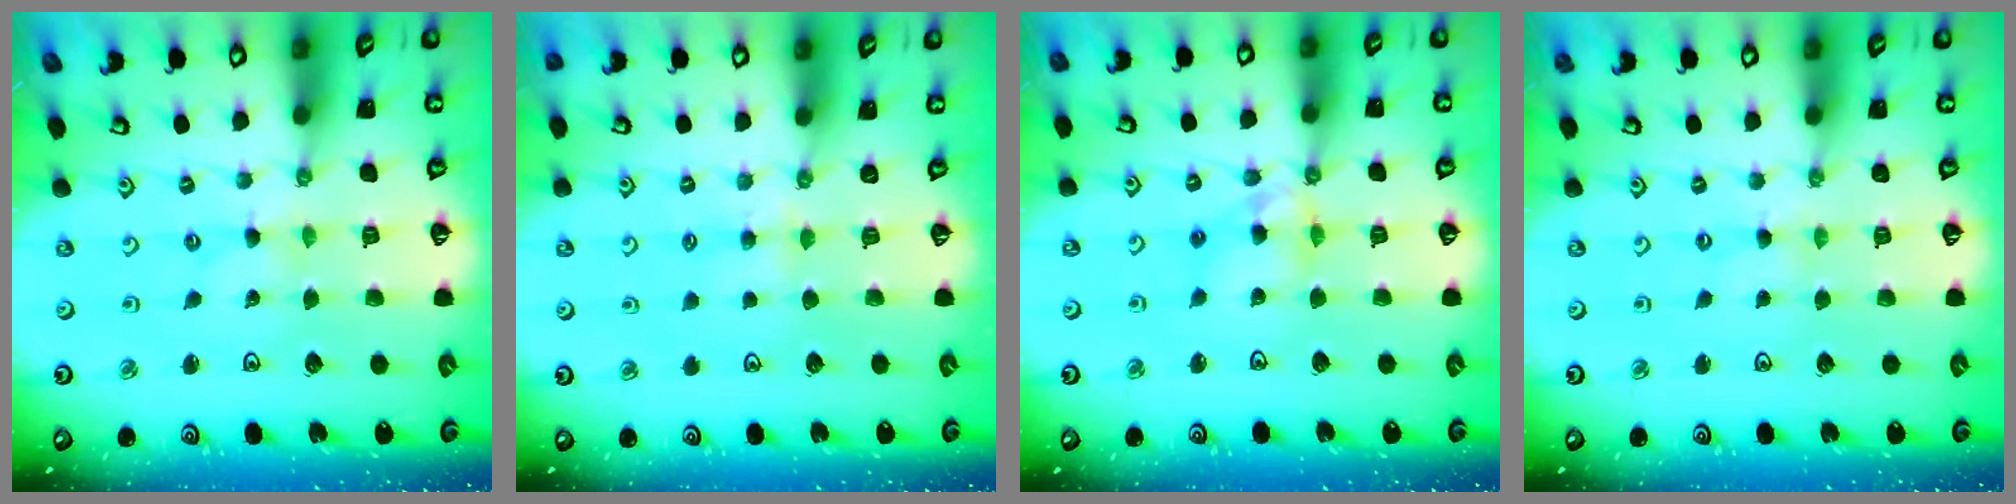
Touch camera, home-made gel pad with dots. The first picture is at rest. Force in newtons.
{"total": 4.1, "press": 4.1, "slide": 0.4}
{"total": 9.1, "press": 9.0, "slide": 1.1}
{"total": 0.7, "press": 0.7, "slide": 0.2}